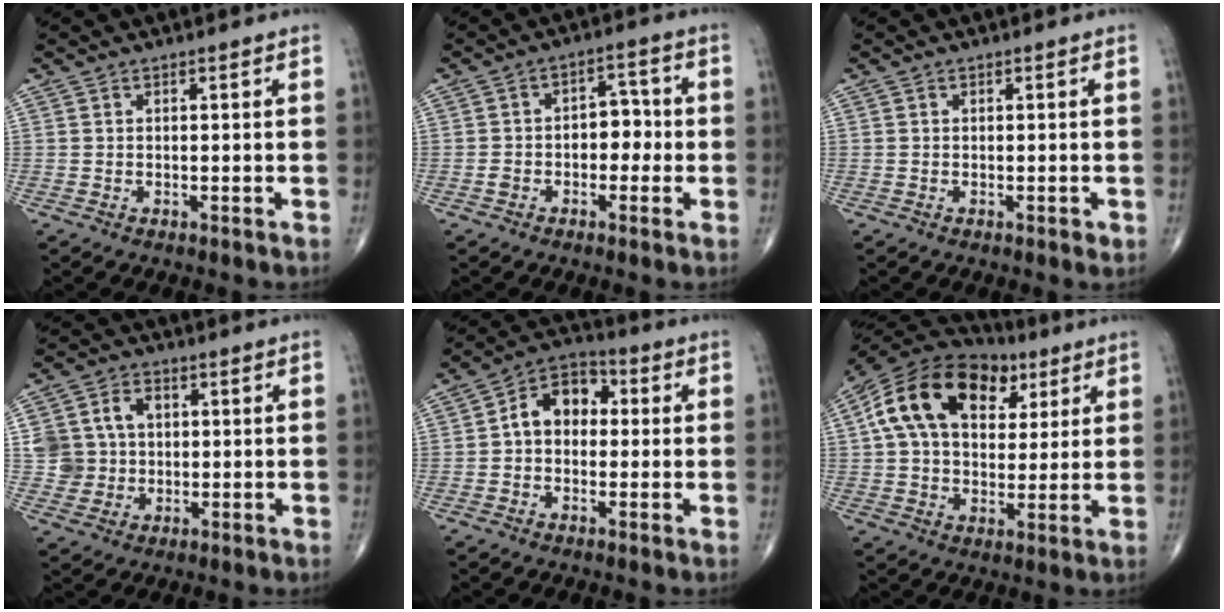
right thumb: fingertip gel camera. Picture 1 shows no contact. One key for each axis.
{"total": 6.0, "fx": -1.1, "fy": 4.2, "fz": 4.1, "tx": -0.034, "ty": 0.030, "tz": -0.025}
{"total": 0.7, "fx": -0.2, "fy": 0.4, "fz": 0.6, "tx": -0.006, "ty": -0.001, "tz": -0.005}
{"total": 8.3, "fx": 1.2, "fy": 7.4, "fz": 3.5, "tx": -0.040, "ty": 0.010, "tz": 0.026}
{"total": 9.4, "fx": 0.6, "fy": 6.8, "fz": 6.4, "tx": -0.076, "ty": 0.032, "tz": -0.005}
{"total": 21.7, "fx": 7.8, "fy": 13.8, "fz": 14.9, "tx": -0.248, "ty": 0.019, "tz": 0.124}